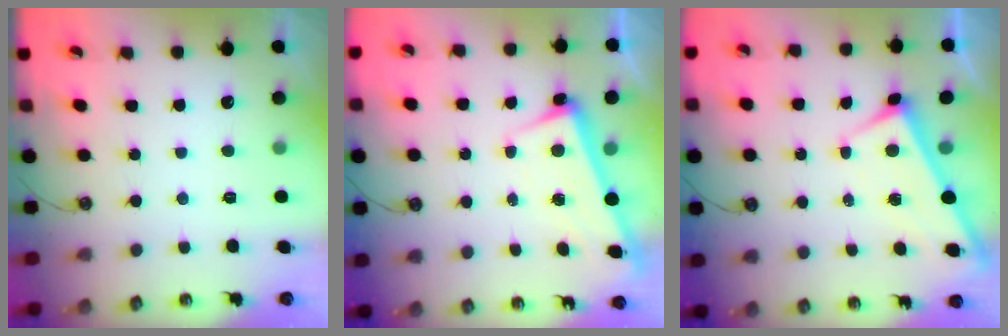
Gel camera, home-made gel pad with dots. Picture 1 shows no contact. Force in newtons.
{"total": 2.6, "press": 2.4, "slide": 0.9}
{"total": 2.9, "press": 2.9, "slide": 0.1}